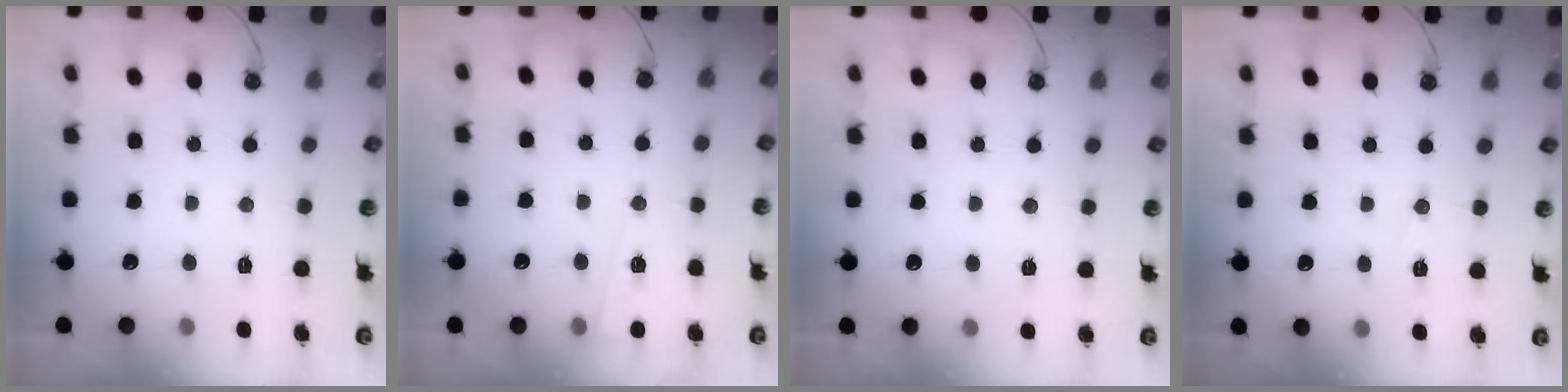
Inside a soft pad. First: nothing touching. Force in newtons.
{"total": 5.2, "press": 5.2, "slide": 0.2}
{"total": 5.3, "press": 3.1, "slide": 4.3}
{"total": 5.6, "press": 3.5, "slide": 4.3}